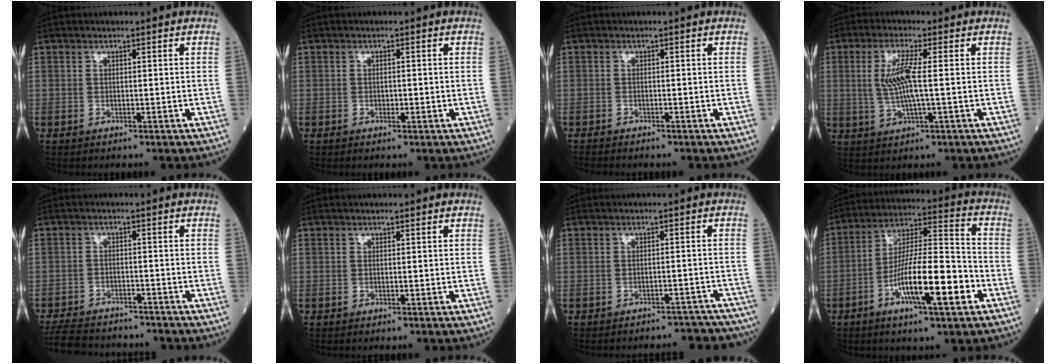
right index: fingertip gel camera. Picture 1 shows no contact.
{"total": 0.9, "force": [-0.3, 0.5, 0.7], "torque": [-0.010, 0.001, -0.005]}
{"total": 2.2, "force": [-2.0, 0.3, 0.9], "torque": [-0.020, -0.005, -0.026]}
{"total": 6.4, "force": [0.8, 0.5, 6.3], "torque": [-0.136, -0.003, 0.016]}
{"total": 11.9, "force": [-10.8, 3.3, 3.7], "torque": [-0.078, -0.004, -0.156]}
{"total": 0.0}
{"total": 9.7, "force": [-9.2, 2.7, 1.5], "torque": [-0.008, 0.014, -0.093]}
{"total": 15.2, "force": [-5.7, 2.2, 14.0], "torque": [-0.250, 0.000, -0.099]}